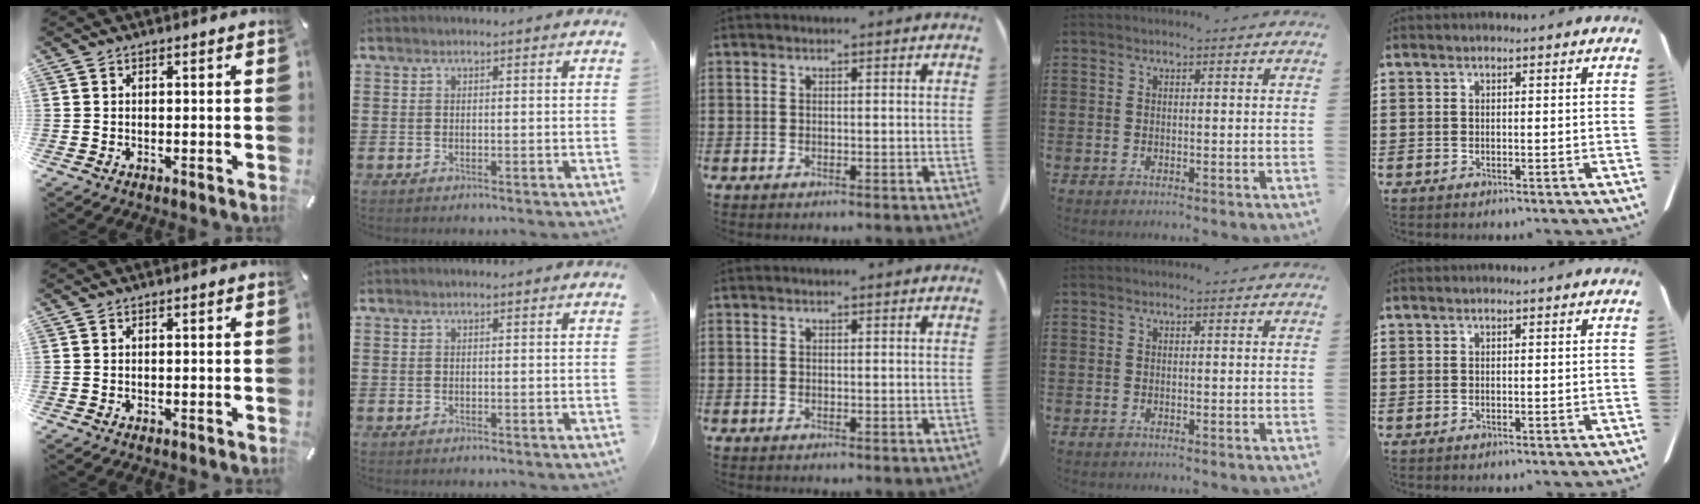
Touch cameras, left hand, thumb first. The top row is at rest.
{}